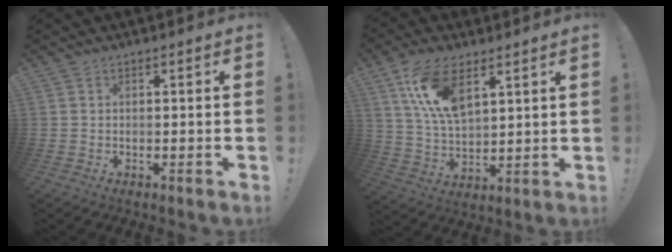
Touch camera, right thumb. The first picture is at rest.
{"total": 13.4, "force": [7.2, 6.2, 9.4], "torque": [-0.193, -0.020, 0.133]}